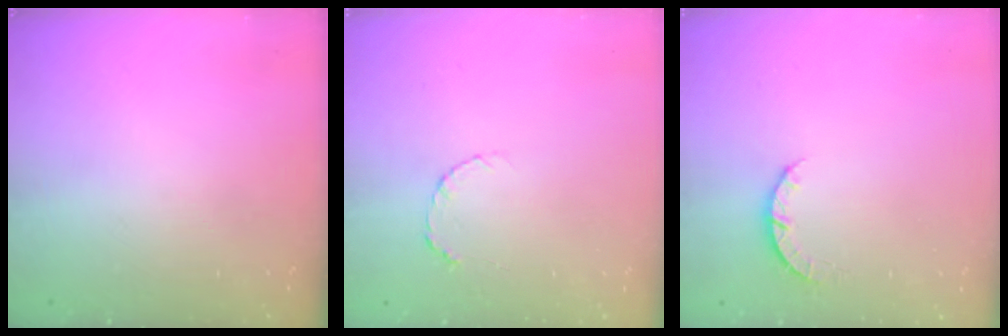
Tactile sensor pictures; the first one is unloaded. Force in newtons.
{"total": 3.5, "press": 3.5, "slide": 0.4}
{"total": 3.2, "press": 3.2, "slide": 0.4}